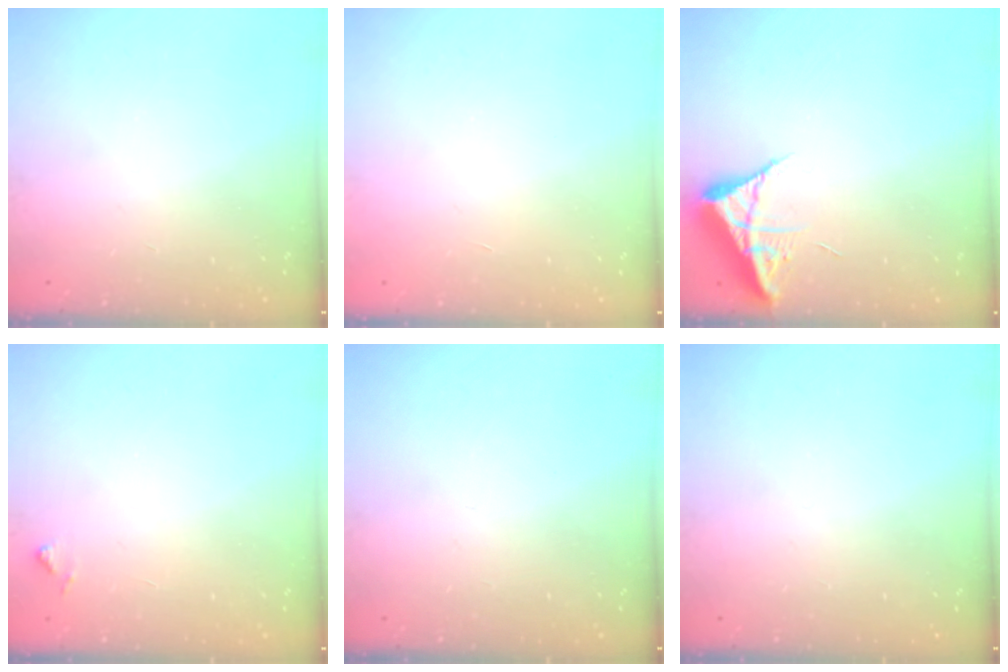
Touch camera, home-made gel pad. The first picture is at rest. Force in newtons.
{"total": 1.7, "press": 1.7, "slide": 0.1}
{"total": 9.2, "press": 9.2, "slide": 0.8}
{"total": 6.5, "press": 6.4, "slide": 0.4}
{"total": 0.0}
{"total": 0.0}